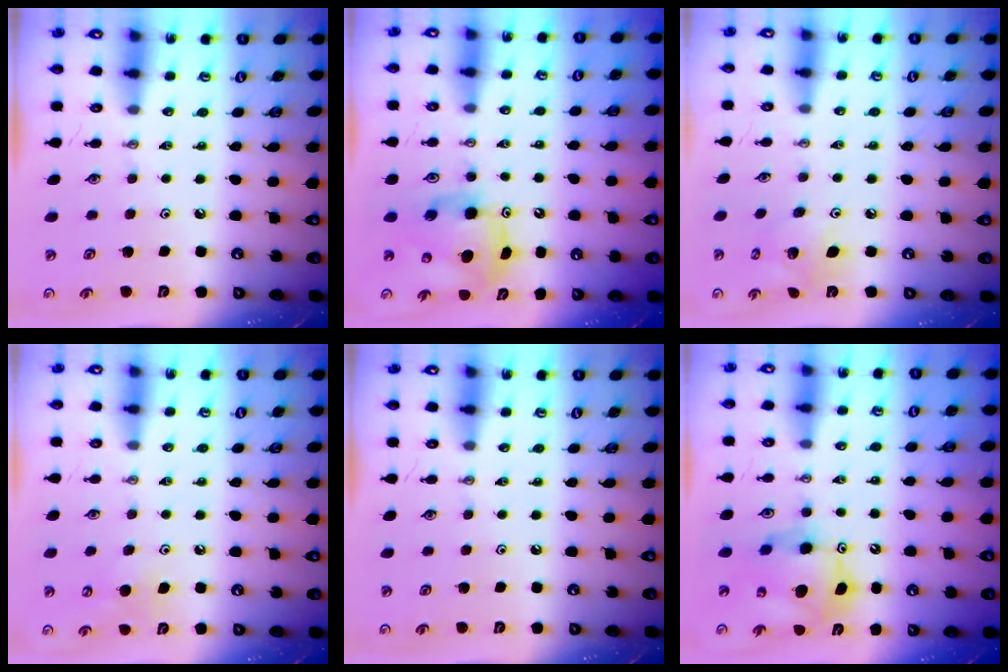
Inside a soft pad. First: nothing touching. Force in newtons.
{"total": 8.8, "press": 8.8, "slide": 0.6}
{"total": 9.0, "press": 9.0, "slide": 0.3}
{"total": 7.8, "press": 7.7, "slide": 1.5}
{"total": 0.0}
{"total": 11.8, "press": 11.7, "slide": 1.1}